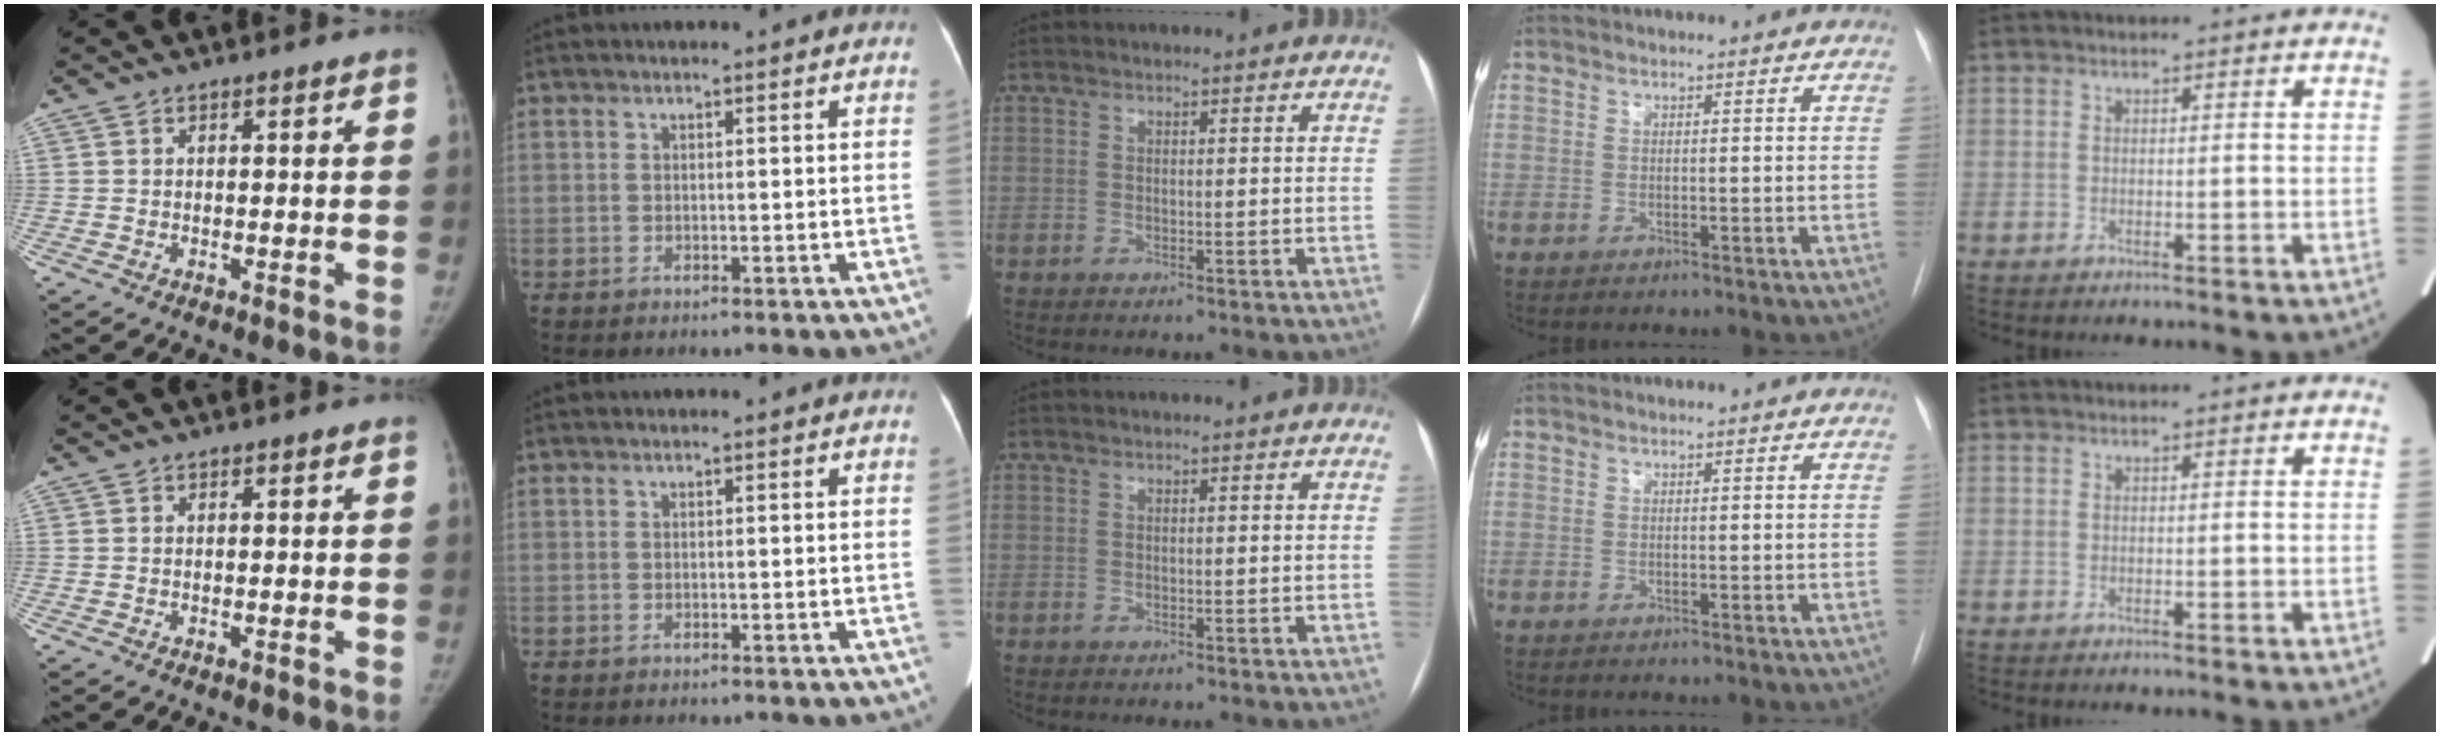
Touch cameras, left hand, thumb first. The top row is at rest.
{}